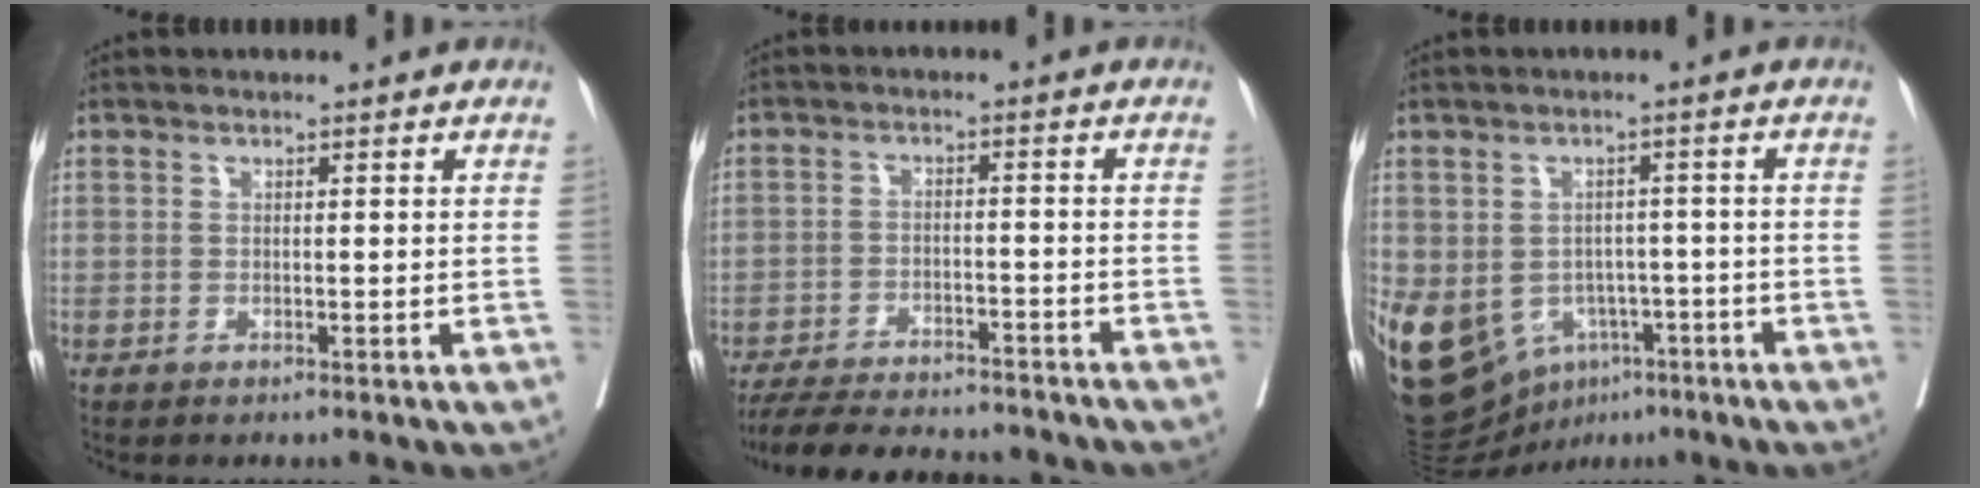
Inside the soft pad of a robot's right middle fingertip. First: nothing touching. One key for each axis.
{"total": 16.9, "fx": -15.2, "fy": 3.1, "fz": 6.6, "tx": -0.131, "ty": -0.016, "tz": -0.211}
{"total": 15.3, "fx": -7.0, "fy": 11.2, "fz": 7.7, "tx": -0.170, "ty": 0.012, "tz": -0.094}